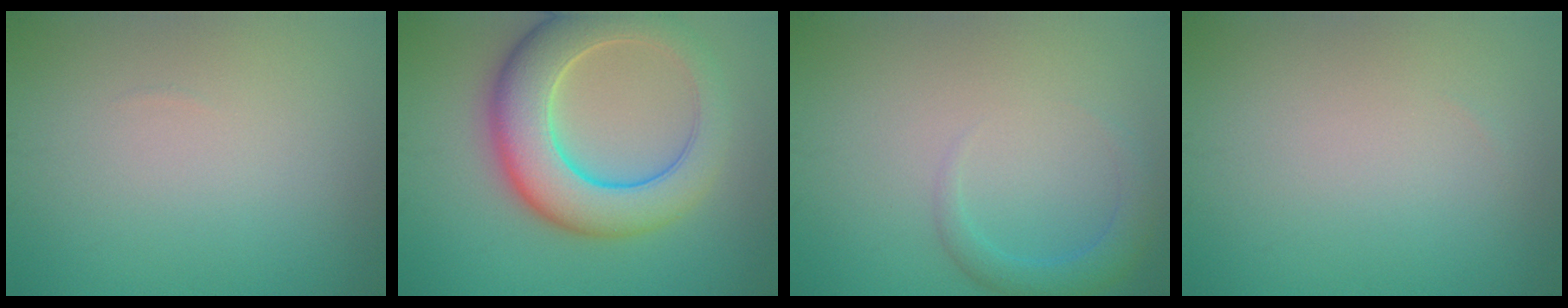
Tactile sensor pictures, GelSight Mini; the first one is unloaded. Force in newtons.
{"total": 9.4, "press": 9.4, "slide": 0.3}
{"total": 2.2, "press": 2.2, "slide": 0.3}
{"total": 0.0}